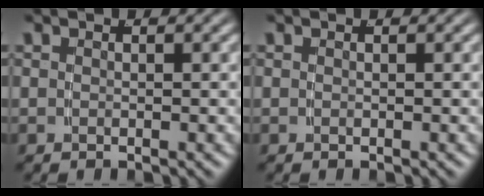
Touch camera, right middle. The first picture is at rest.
{"total": 0.0}